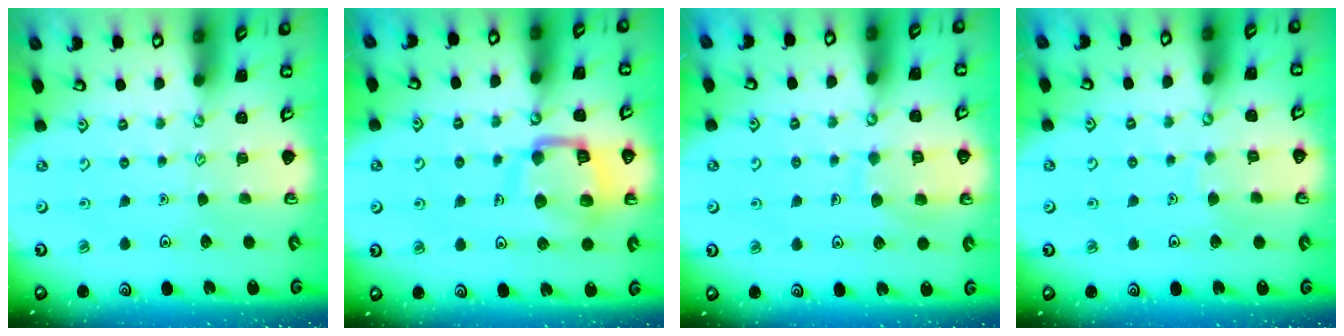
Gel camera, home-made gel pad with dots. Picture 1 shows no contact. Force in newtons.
{"total": 13.1, "press": 13.0, "slide": 1.5}
{"total": 9.1, "press": 9.1, "slide": 0.7}
{"total": 4.4, "press": 4.4, "slide": 0.4}